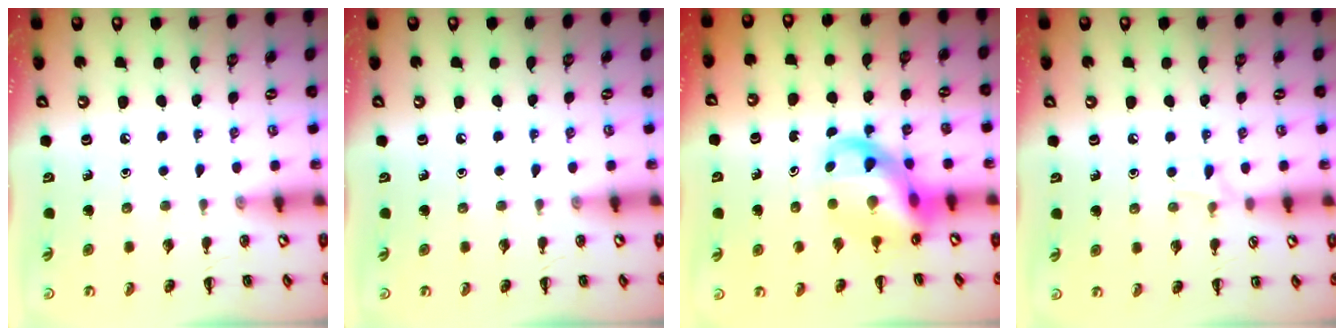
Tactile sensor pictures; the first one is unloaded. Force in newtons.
{"total": 0.0}
{"total": 11.4, "press": 11.0, "slide": 3.0}
{"total": 4.9, "press": 4.5, "slide": 1.8}